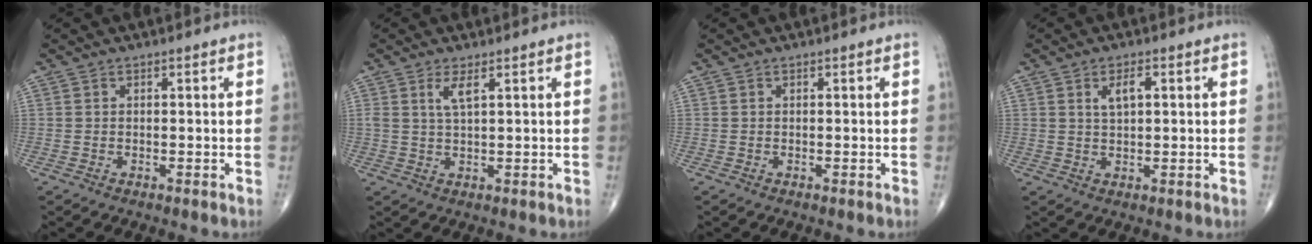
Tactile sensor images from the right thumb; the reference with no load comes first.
{"total": 3.0, "force": [1.4, 0.6, 2.6], "torque": [-0.059, -0.009, 0.032]}
{"total": 0.0}
{"total": 3.4, "force": [1.1, 1.4, 2.9], "torque": [-0.050, -0.001, 0.021]}